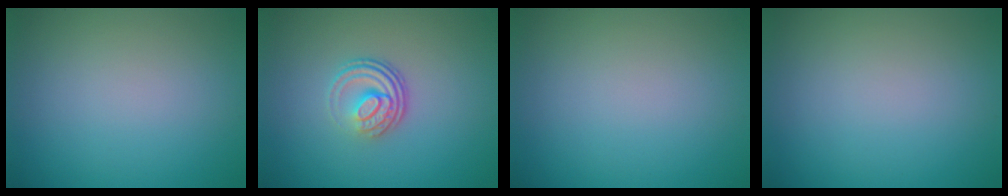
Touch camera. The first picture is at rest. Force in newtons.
{"total": 3.7, "press": 2.5, "slide": 2.8}
{"total": 0.0}
{"total": 0.0}